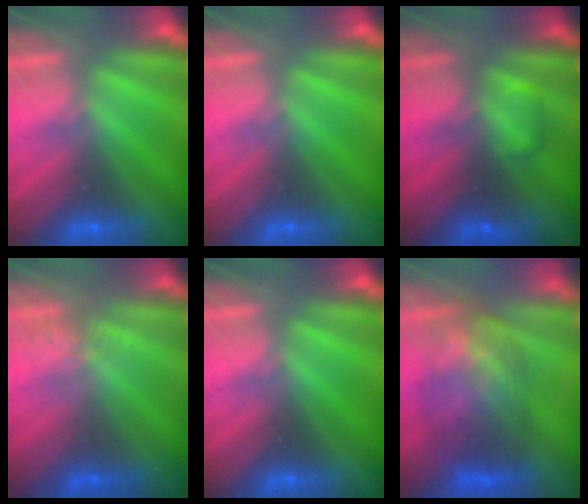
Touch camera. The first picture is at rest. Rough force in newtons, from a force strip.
{"total": 0.0}
{"total": 1.8}
{"total": 1.5}
{"total": 0.0}
{"total": 7.5}